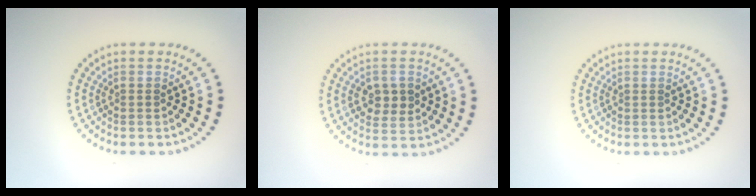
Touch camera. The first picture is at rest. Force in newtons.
{"total": 2.6, "press": 2.6, "slide": 0.3}
{"total": 0.0}